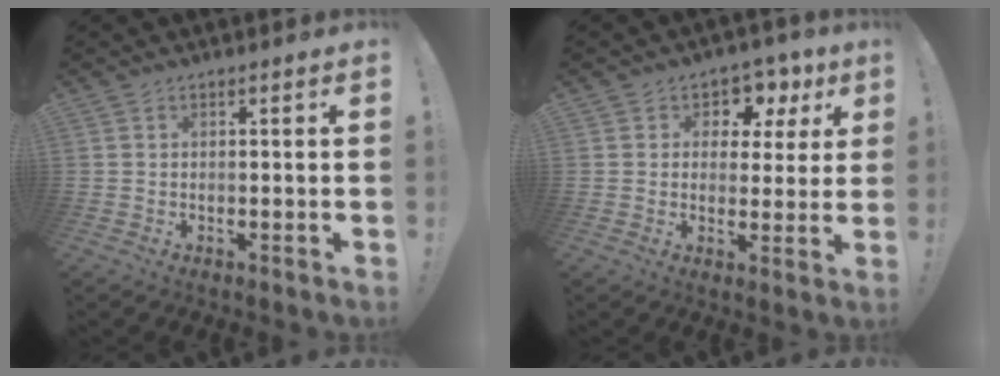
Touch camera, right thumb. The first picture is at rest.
{"total": 6.7, "force": [3.3, 5.4, 2.1], "torque": [-0.020, -0.029, 0.062]}